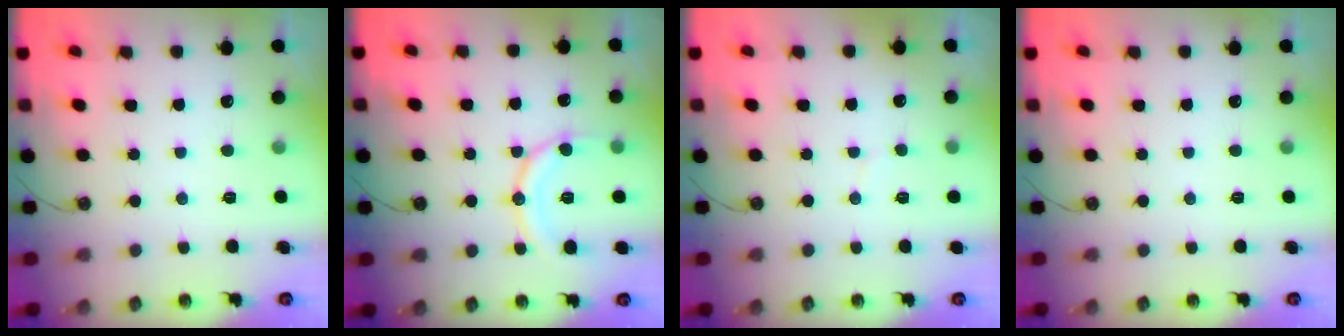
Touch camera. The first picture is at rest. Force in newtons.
{"total": 12.7, "press": 12.7, "slide": 1.4}
{"total": 2.9, "press": 2.9, "slide": 0.3}
{"total": 0.0}